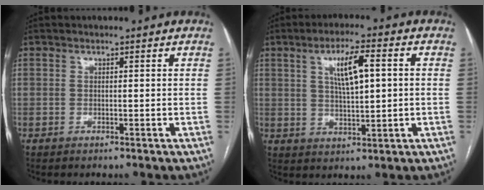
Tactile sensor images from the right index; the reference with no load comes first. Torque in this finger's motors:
{"motor_torque": [0.17, -0.17, 0.29, 0.06]}